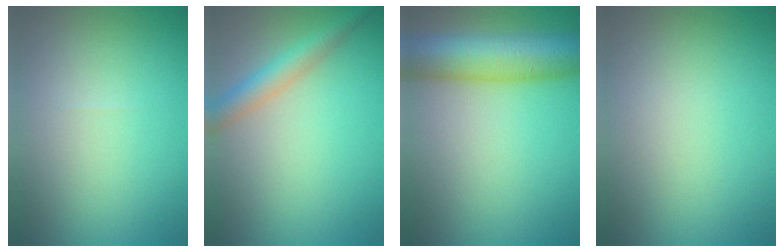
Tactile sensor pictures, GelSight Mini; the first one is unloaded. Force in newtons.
{"total": 3.1, "press": 3.1, "slide": 0.0}
{"total": 9.4, "press": 9.4, "slide": 0.4}
{"total": 0.0}